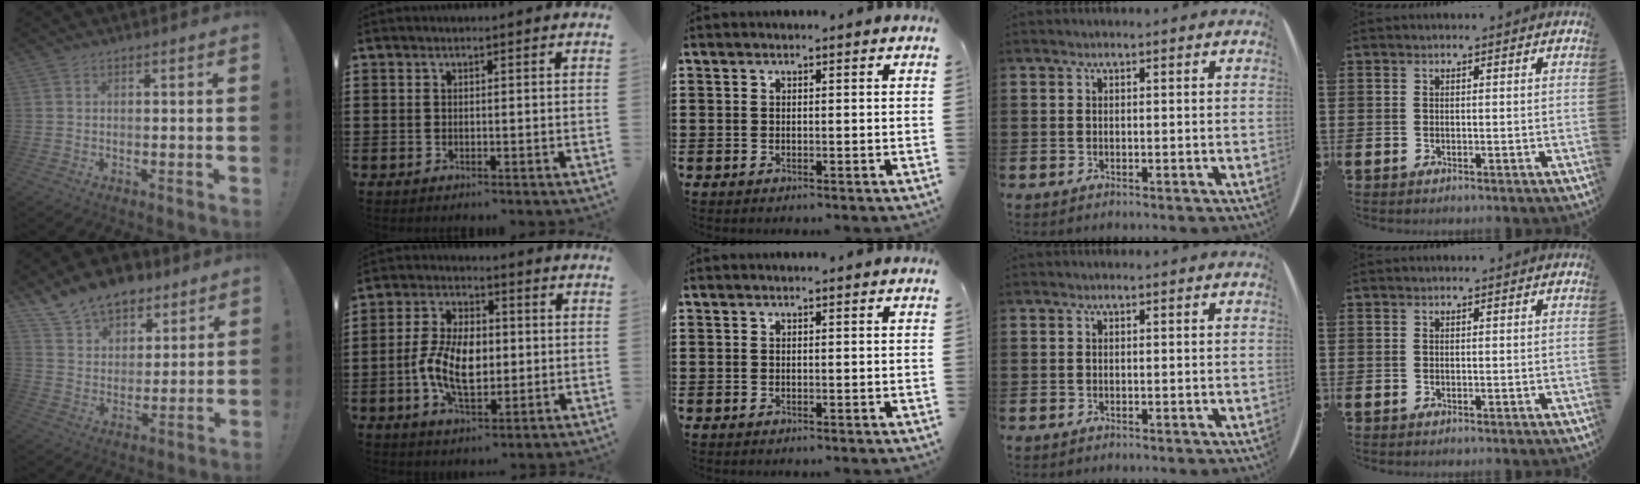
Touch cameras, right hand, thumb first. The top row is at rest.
{"thumb": {"total": 13.2, "force": [10.0, 7.6, 3.9], "torque": [-0.067, -0.072, 0.191]}, "index": {"total": 9.0, "force": [-1.0, 5.2, 7.3], "torque": [-0.157, 0.009, -0.021]}}